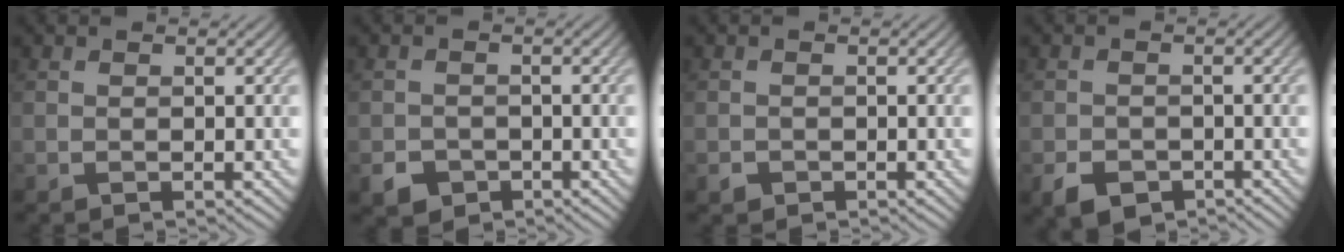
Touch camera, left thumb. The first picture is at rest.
{"total": 2.9, "force": [-1.6, 2.2, 0.9], "torque": [-0.020, -0.009, -0.033]}
{"total": 0.9, "force": [-0.5, 0.7, 0.3], "torque": [-0.005, -0.004, -0.011]}
{"total": 3.8, "force": [-2.3, 2.5, 1.7], "torque": [-0.031, -0.011, -0.044]}